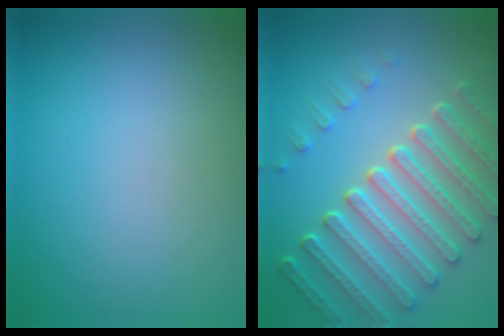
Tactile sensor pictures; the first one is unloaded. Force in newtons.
{"total": 7.1, "press": 5.4, "slide": 4.7}